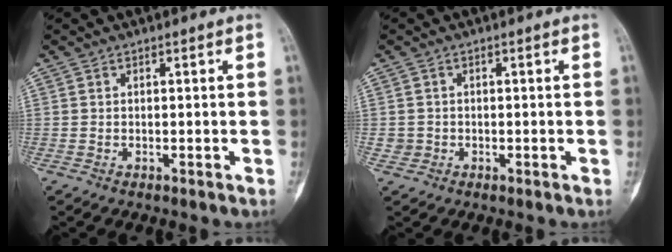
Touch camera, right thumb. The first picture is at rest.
{"total": 1.5, "force": [-0.2, 1.5, 0.2], "torque": [0.007, 0.007, -0.004]}